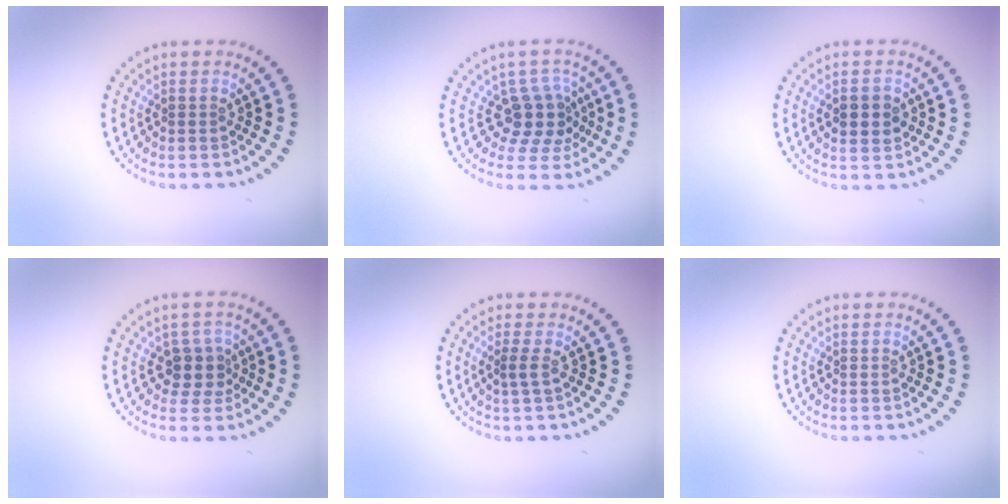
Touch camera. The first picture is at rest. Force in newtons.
{"total": 3.6, "press": 2.7, "slide": 2.4}
{"total": 2.5, "press": 2.5, "slide": 0.2}
{"total": 2.5, "press": 2.0, "slide": 1.4}
{"total": 1.0, "press": 0.8, "slide": 0.7}
{"total": 0.0}